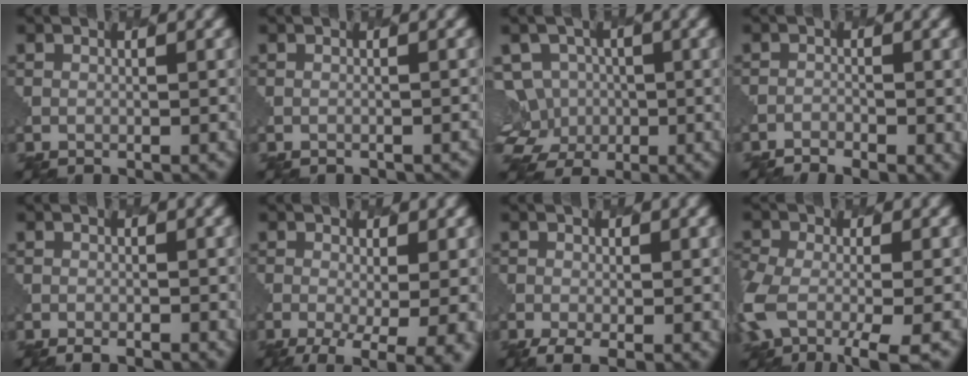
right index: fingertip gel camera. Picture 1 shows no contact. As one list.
[{"total": 1.2, "force": [-1.1, 0.4, -0.1], "torque": [0.008, -0.002, -0.007]}, {"total": 6.9, "force": [0.2, 6.4, 2.6], "torque": [-0.059, 0.023, -0.023]}, {"total": 2.8, "force": [-2.1, 1.1, 1.5], "torque": [-0.036, 0.000, -0.032]}, {"total": 2.0, "force": [-1.0, 1.1, 1.4], "torque": [-0.012, -0.001, -0.004]}, {"total": 8.3, "force": [-2.9, 3.5, 6.9], "torque": [-0.096, -0.020, -0.026]}, {"total": 3.4, "force": [-1.1, 1.4, 2.9], "torque": [-0.050, -0.007, -0.018]}, {"total": 7.8, "force": [-2.9, 3.7, 6.3], "torque": [-0.147, -0.018, -0.060]}]